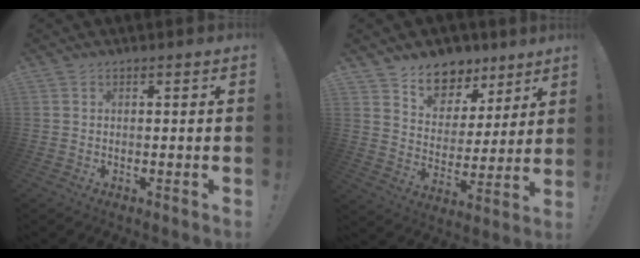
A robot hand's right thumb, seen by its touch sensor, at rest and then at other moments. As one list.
[{"total": 10.4, "force": [7.7, 6.5, 2.3], "torque": [-0.041, -0.060, 0.147]}]